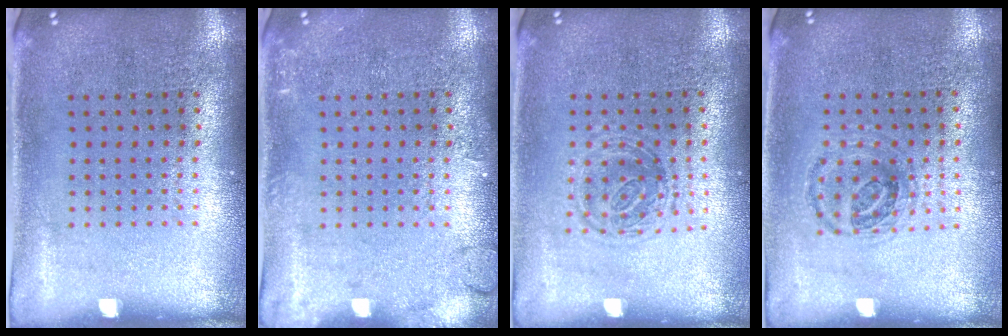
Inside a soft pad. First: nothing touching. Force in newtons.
{"total": 1.7, "press": 1.7, "slide": 0.3}
{"total": 1.2, "press": 1.0, "slide": 0.8}
{"total": 0.9, "press": 0.9, "slide": 0.3}